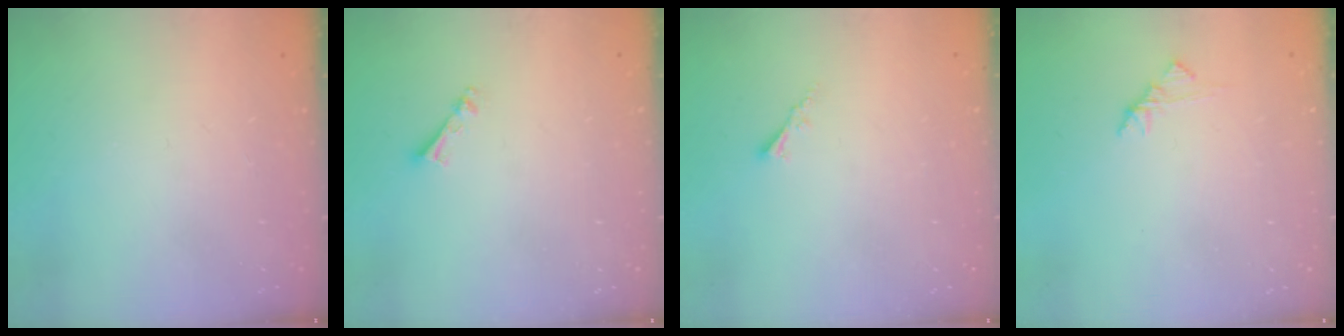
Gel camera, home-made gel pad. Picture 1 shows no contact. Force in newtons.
{"total": 3.7, "press": 3.7, "slide": 0.3}
{"total": 1.7, "press": 1.6, "slide": 0.5}
{"total": 3.3, "press": 3.2, "slide": 0.8}